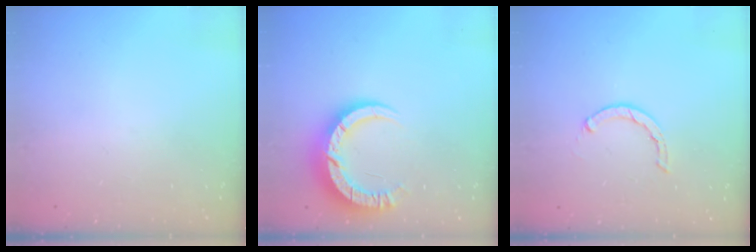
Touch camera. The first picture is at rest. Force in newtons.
{"total": 10.0, "press": 10.0, "slide": 1.1}
{"total": 1.6, "press": 1.5, "slide": 0.4}